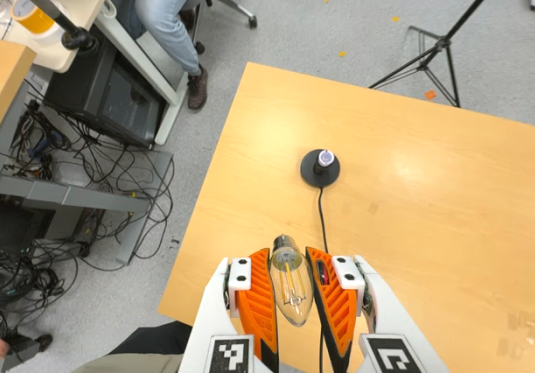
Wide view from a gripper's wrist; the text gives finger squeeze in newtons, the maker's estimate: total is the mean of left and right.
{"total": 21.0, "left": 22.5, "right": 19.6}